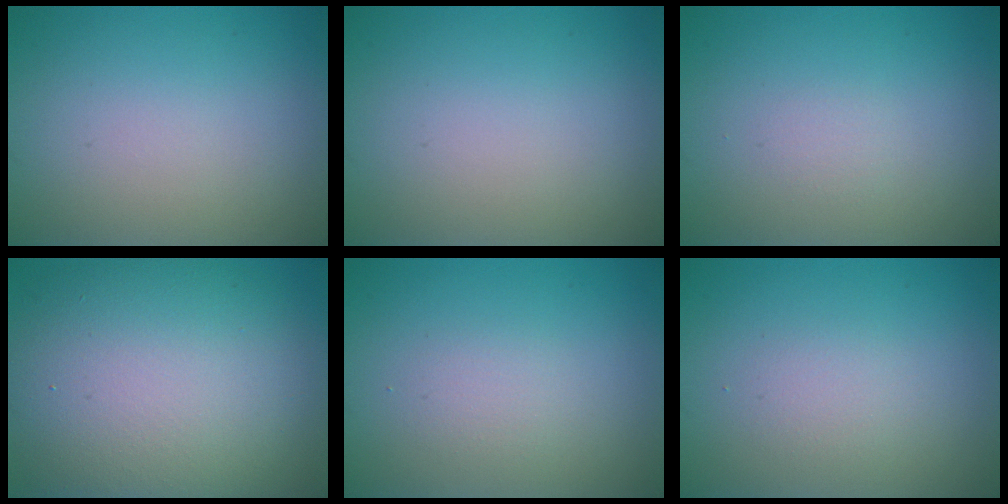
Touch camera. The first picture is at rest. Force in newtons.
{"total": 0.0}
{"total": 0.5, "press": 0.5, "slide": 0.0}
{"total": 13.9, "press": 13.8, "slide": 0.9}
{"total": 1.3, "press": 1.3, "slide": 0.1}
{"total": 1.5, "press": 1.4, "slide": 0.1}